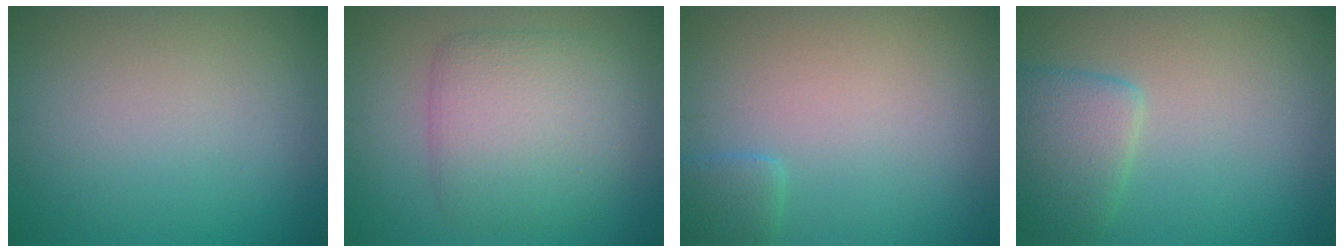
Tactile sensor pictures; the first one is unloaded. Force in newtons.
{"total": 5.8, "press": 5.8, "slide": 0.3}
{"total": 1.5, "press": 1.5, "slide": 0.1}
{"total": 3.5, "press": 3.5, "slide": 0.6}